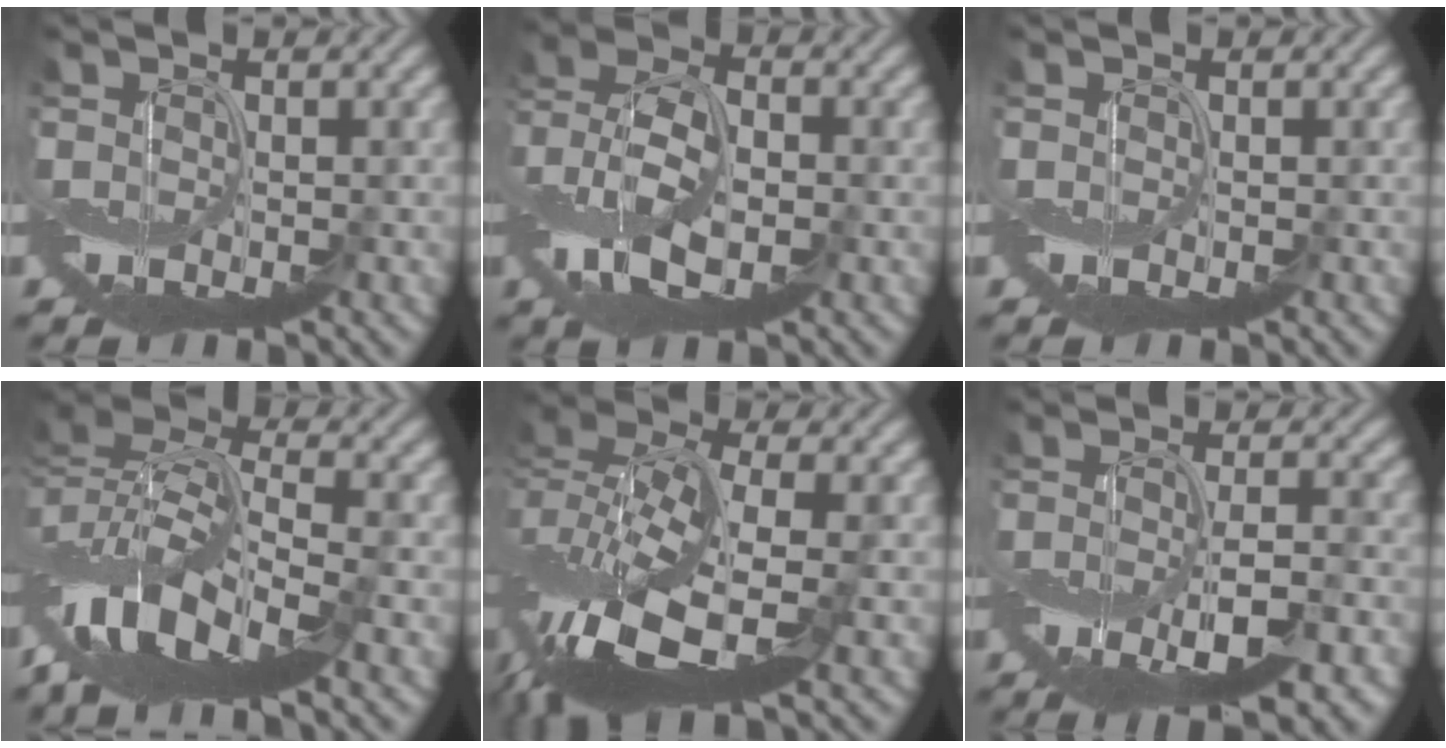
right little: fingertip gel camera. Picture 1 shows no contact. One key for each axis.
{"total": 6.7, "fx": -1.9, "fy": 3.8, "fz": 5.2, "tx": -0.111, "ty": 0.015, "tz": -0.050}
{"total": 0.0}
{"total": 9.8, "fx": -4.9, "fy": 3.9, "fz": 7.5, "tx": -0.137, "ty": 0.001, "tz": -0.101}
{"total": 11.7, "fx": -4.0, "fy": 5.1, "fz": 9.7, "tx": -0.214, "ty": -0.004, "tz": -0.081}
{"total": 6.5, "fx": -3.3, "fy": 1.7, "fz": 5.3, "tx": -0.095, "ty": -0.016, "tz": -0.052}